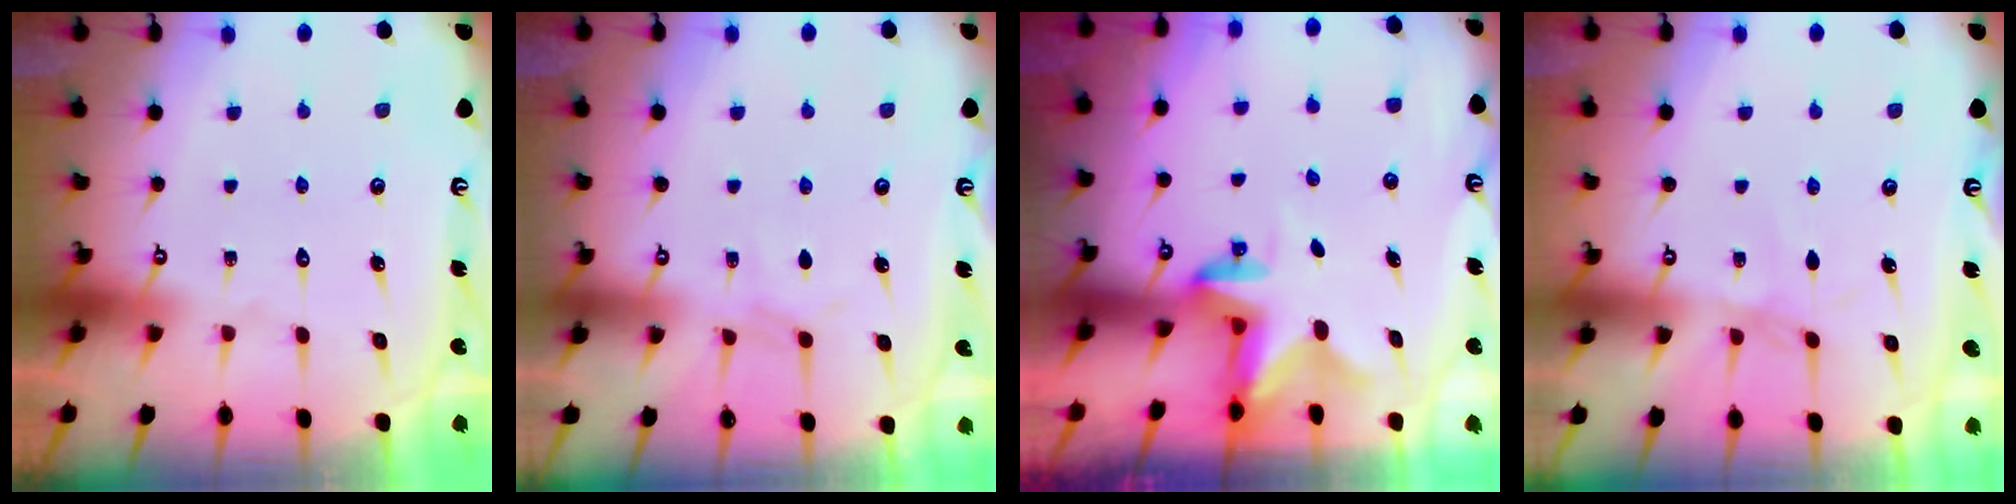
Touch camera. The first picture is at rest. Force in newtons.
{"total": 3.0, "press": 2.9, "slide": 0.4}
{"total": 2.4, "press": 2.3, "slide": 0.4}
{"total": 1.4, "press": 1.3, "slide": 0.3}